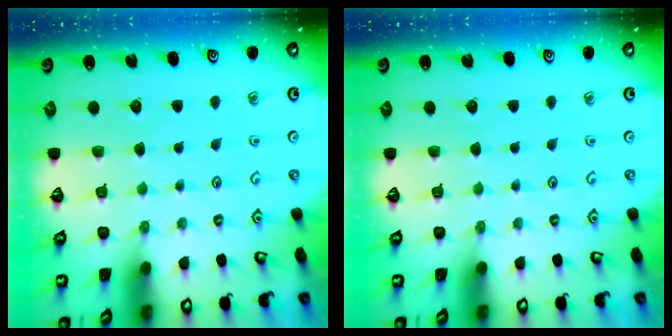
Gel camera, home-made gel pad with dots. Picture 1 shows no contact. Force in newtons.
{"total": 0.0}